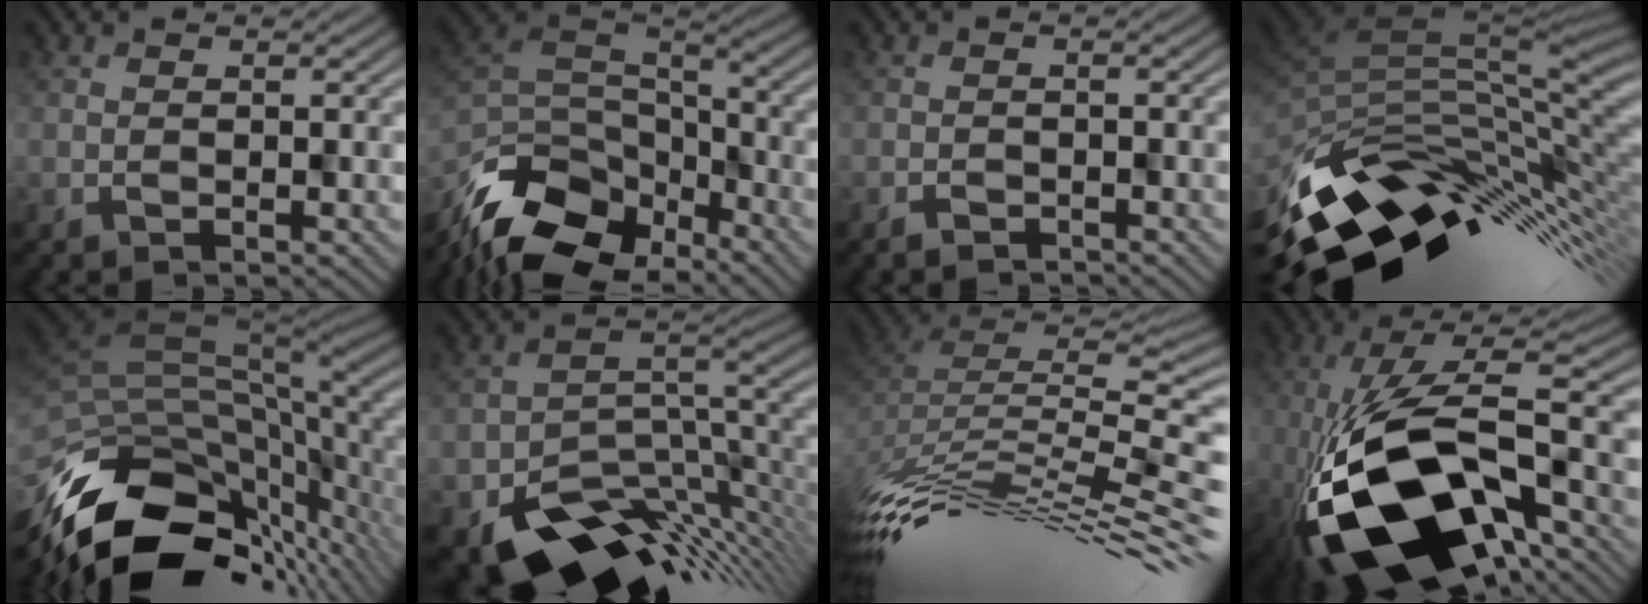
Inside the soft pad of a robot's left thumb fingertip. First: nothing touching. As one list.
[{"total": 13.7, "force": [-9.2, 6.8, 7.5], "torque": [-0.200, -0.016, -0.160]}, {"total": 1.8, "force": [-1.6, 0.5, 0.5], "torque": [-0.007, 0.001, -0.029]}, {"total": 13.3, "force": [-4.9, 6.3, 10.7], "torque": [-0.199, -0.018, -0.082]}, {"total": 16.4, "force": [-6.1, 8.2, 12.9], "torque": [-0.258, -0.030, -0.091]}, {"total": 12.5, "force": [-7.4, 6.2, 8.0], "torque": [-0.140, -0.036, -0.093]}, {"total": 13.2, "force": [-6.4, 4.0, 10.8], "torque": [-0.220, 0.011, -0.107]}, {"total": 18.6, "force": [-6.5, 7.9, 15.5], "torque": [-0.297, -0.004, -0.110]}]